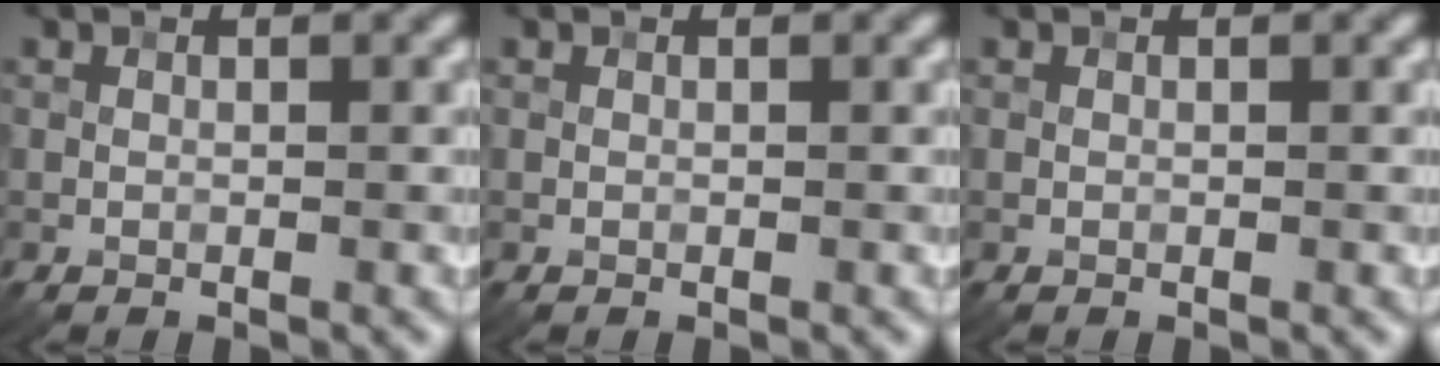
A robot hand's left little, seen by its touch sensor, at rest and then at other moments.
{"total": 0.0}
{"total": 0.0}